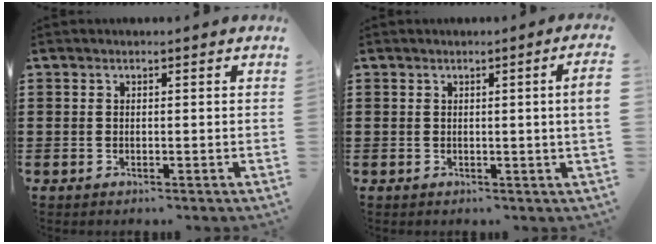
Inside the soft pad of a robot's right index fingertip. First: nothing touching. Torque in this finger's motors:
{"motor_torque": [0.39, -0.29, 0.06, 0.08]}